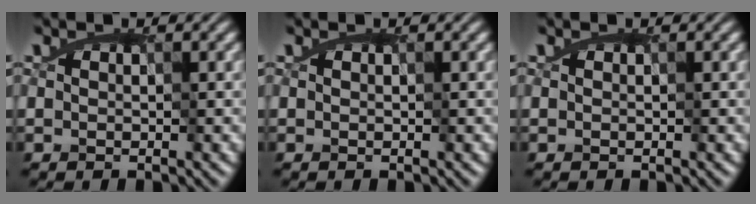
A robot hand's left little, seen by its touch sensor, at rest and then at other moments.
{"total": 0.0}
{"total": 0.0}